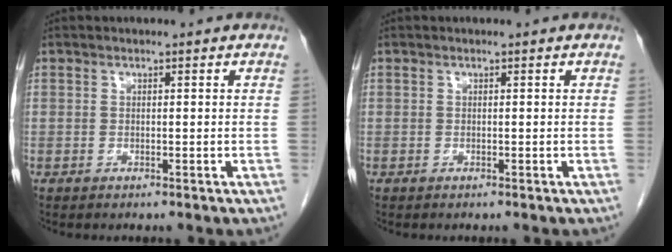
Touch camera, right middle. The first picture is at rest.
{"total": 0.0}